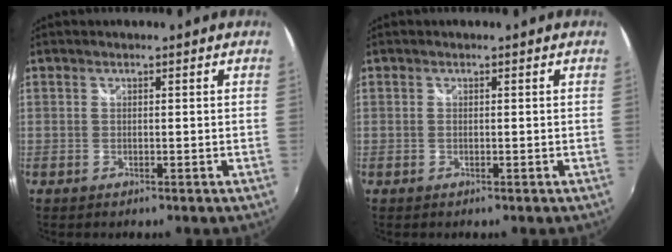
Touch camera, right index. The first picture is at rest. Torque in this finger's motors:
{"motor_torque": [0.43, 0.30, -0.03, 0.00]}